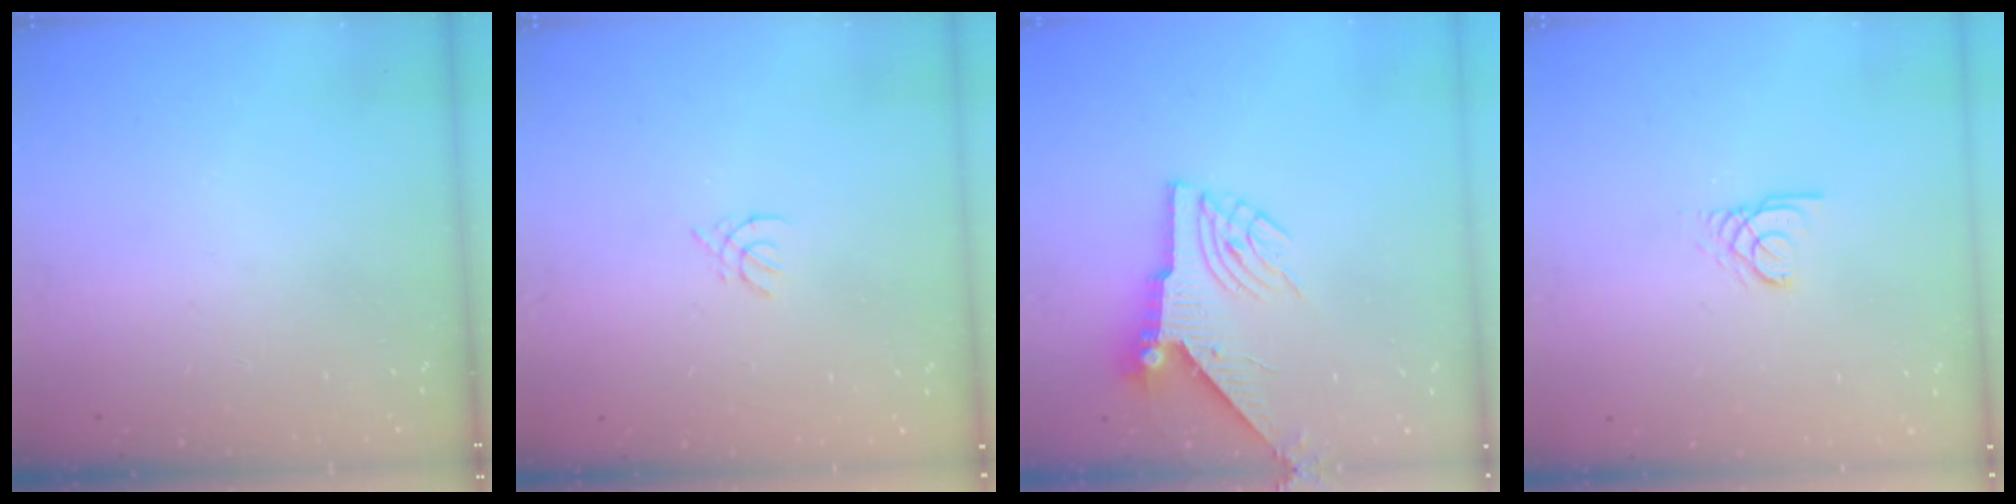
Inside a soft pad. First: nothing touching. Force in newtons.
{"total": 1.8, "press": 1.8, "slide": 0.4}
{"total": 6.1, "press": 6.0, "slide": 0.7}
{"total": 2.4, "press": 2.4, "slide": 0.3}